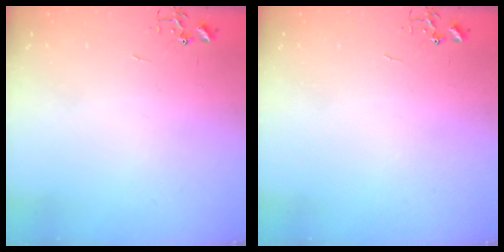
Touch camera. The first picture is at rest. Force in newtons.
{"total": 0.0}